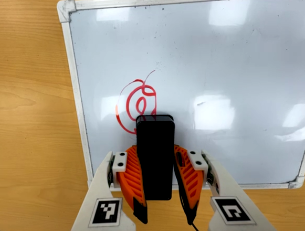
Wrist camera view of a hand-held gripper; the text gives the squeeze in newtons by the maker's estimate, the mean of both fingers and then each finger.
{"total": 9.1, "left": 6.8, "right": 11.4}